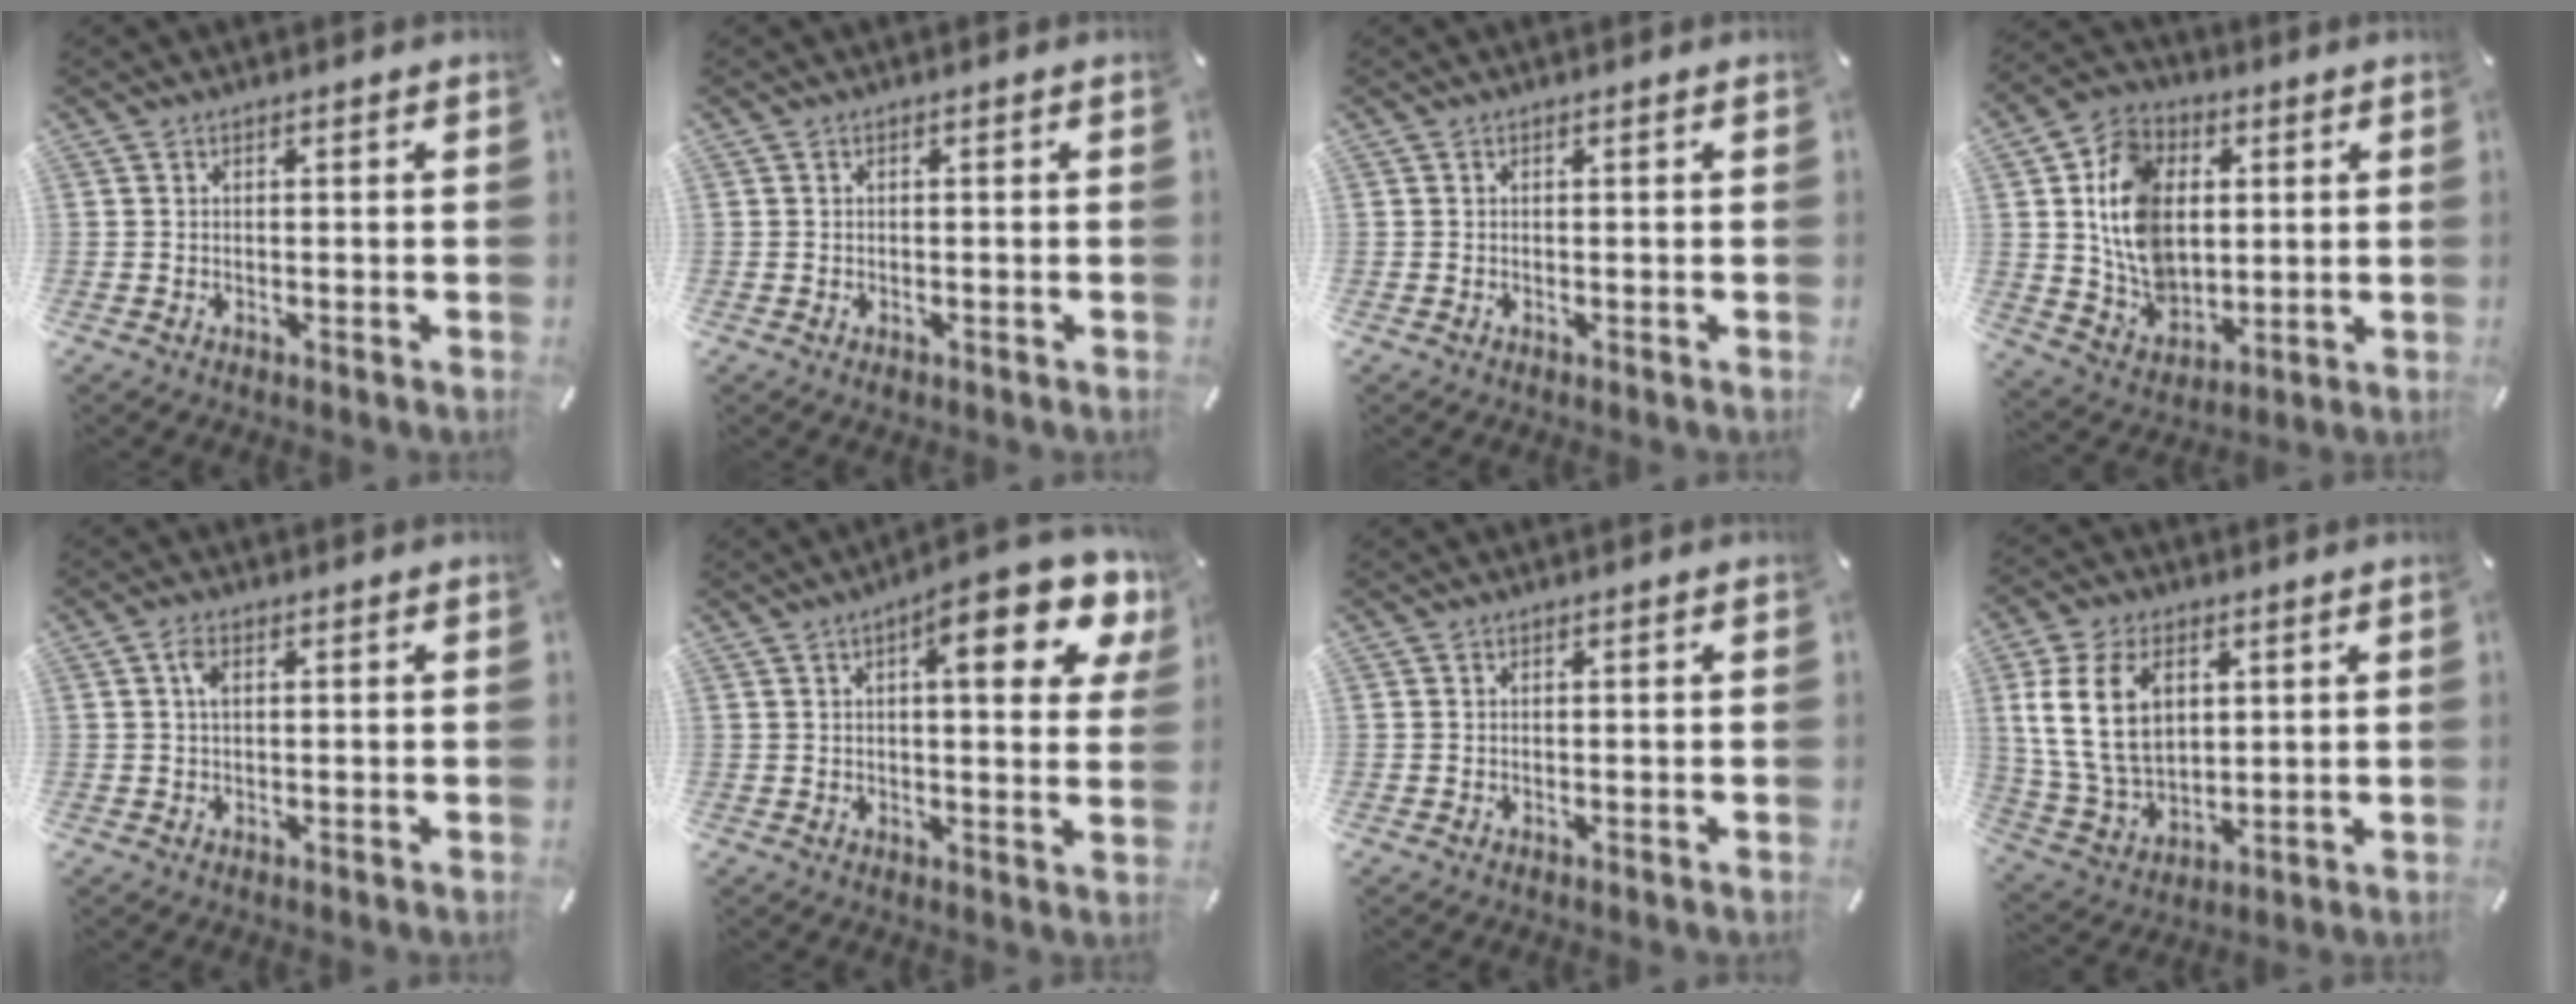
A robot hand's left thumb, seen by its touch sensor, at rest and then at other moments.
{"total": 0.6, "force": [-0.2, 0.5, 0.3], "torque": [-0.005, 0.000, -0.004]}
{"total": 0.0}
{"total": 14.4, "force": [2.3, 11.4, 8.4], "torque": [-0.181, 0.006, 0.046]}
{"total": 2.4, "force": [0.6, 1.2, 2.0], "torque": [-0.044, 0.007, 0.009]}
{"total": 13.8, "force": [6.6, 4.5, 11.2], "torque": [-0.147, -0.029, 0.100]}
{"total": 0.0}
{"total": 14.3, "force": [4.2, 9.9, 9.5], "torque": [-0.216, 0.002, 0.075]}